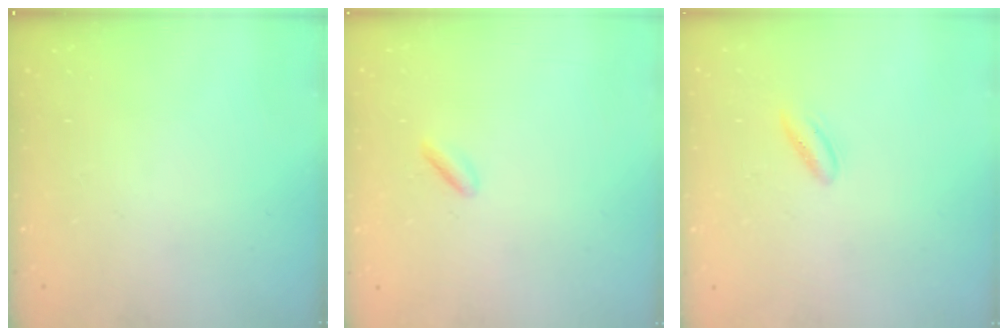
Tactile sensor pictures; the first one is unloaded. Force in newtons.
{"total": 1.5, "press": 1.3, "slide": 0.7}
{"total": 2.6, "press": 2.3, "slide": 1.3}